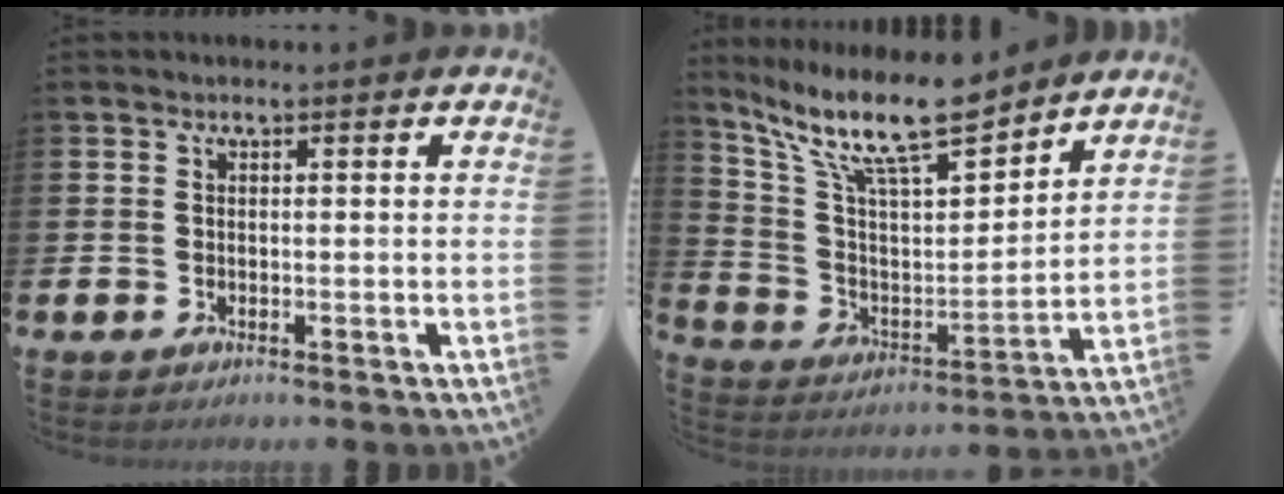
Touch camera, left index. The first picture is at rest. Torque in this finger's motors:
{"motor_torque": [0.50, -0.43, 1.06, 0.21]}